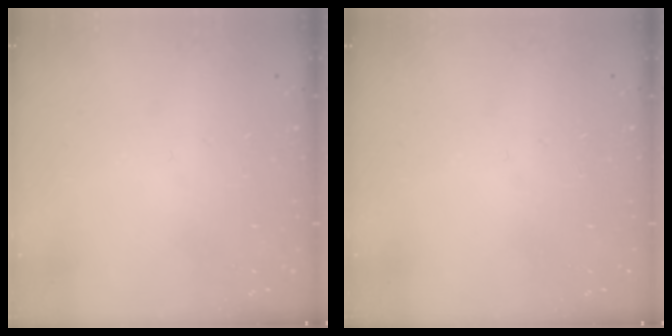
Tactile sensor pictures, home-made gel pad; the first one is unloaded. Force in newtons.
{"total": 0.0}